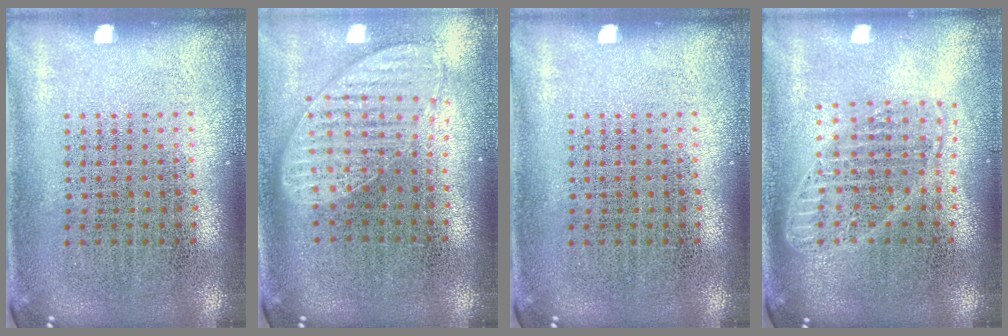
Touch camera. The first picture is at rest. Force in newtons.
{"total": 1.4, "press": 1.2, "slide": 0.7}
{"total": 0.0}
{"total": 1.8, "press": 1.5, "slide": 1.0}